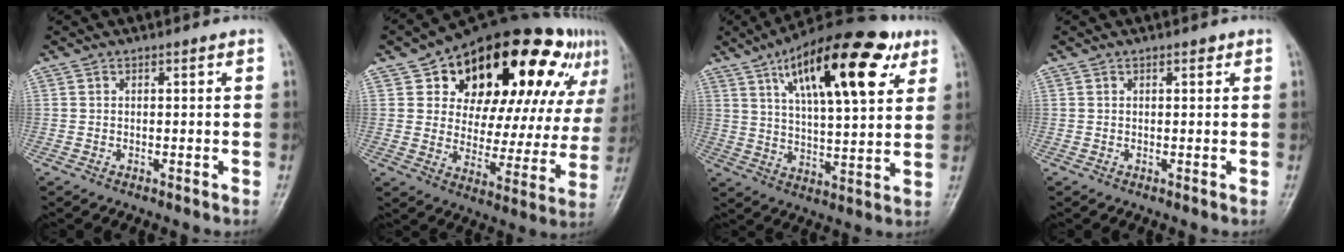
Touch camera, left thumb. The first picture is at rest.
{"total": 30.2, "force": [14.4, 15.6, 21.4], "torque": [-0.257, 0.008, 0.214]}
{"total": 22.9, "force": [10.8, 8.3, 18.5], "torque": [-0.264, -0.018, 0.169]}
{"total": 0.8, "force": [0.5, 0.4, 0.5], "torque": [-0.005, -0.002, 0.005]}